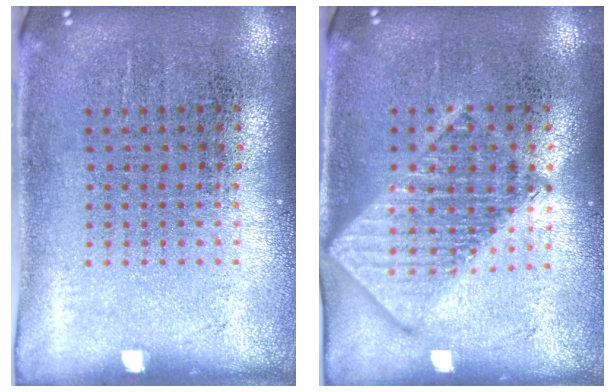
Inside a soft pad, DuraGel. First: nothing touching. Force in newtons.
{"total": 2.7, "press": 2.7, "slide": 0.3}